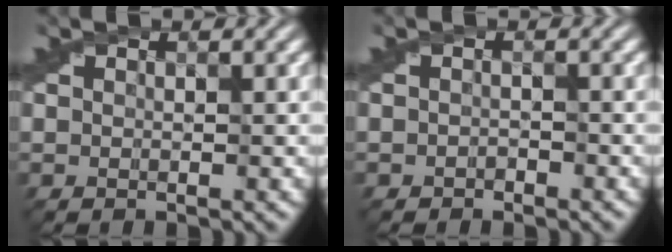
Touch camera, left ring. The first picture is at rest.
{"total": 0.9, "force": [-0.8, 0.5, 0.2], "torque": [0.005, -0.008, -0.020]}